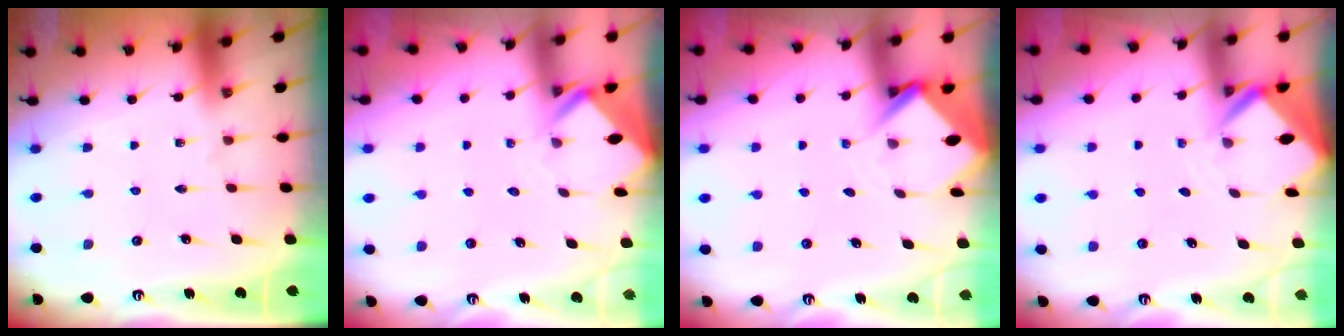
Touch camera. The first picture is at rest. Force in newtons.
{"total": 2.8, "press": 2.8, "slide": 0.2}
{"total": 3.6, "press": 3.6, "slide": 0.3}
{"total": 3.0, "press": 3.0, "slide": 0.2}